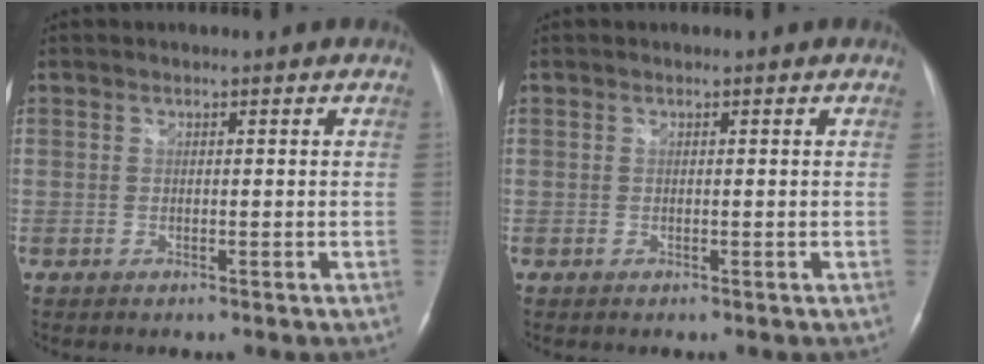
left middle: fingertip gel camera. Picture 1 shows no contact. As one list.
[{"total": 0.0}]